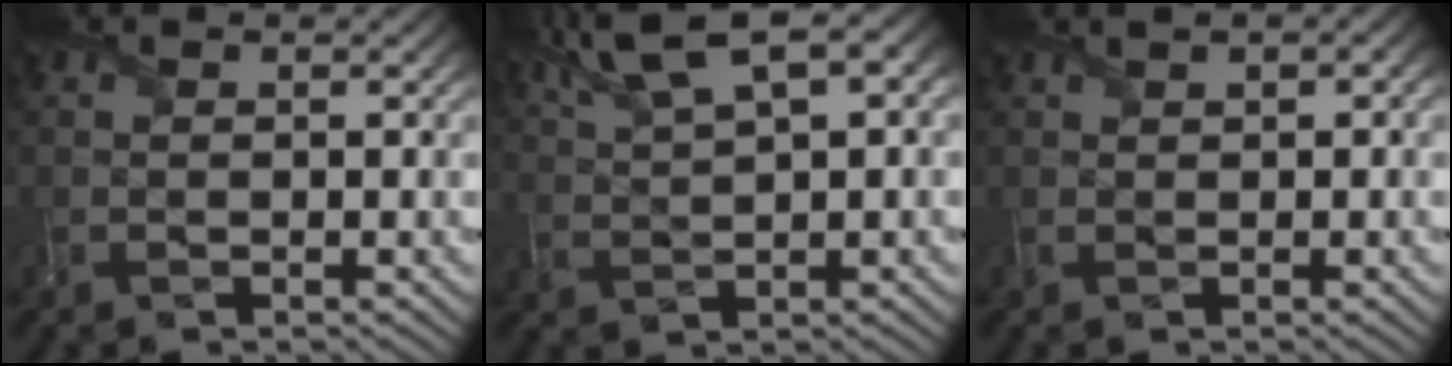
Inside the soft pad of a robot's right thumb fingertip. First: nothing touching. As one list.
[{"total": 8.6, "force": [4.2, 2.9, 6.8], "torque": [-0.150, 0.020, 0.086]}, {"total": 2.1, "force": [0.9, 0.9, 1.6], "torque": [-0.035, 0.004, 0.016]}]